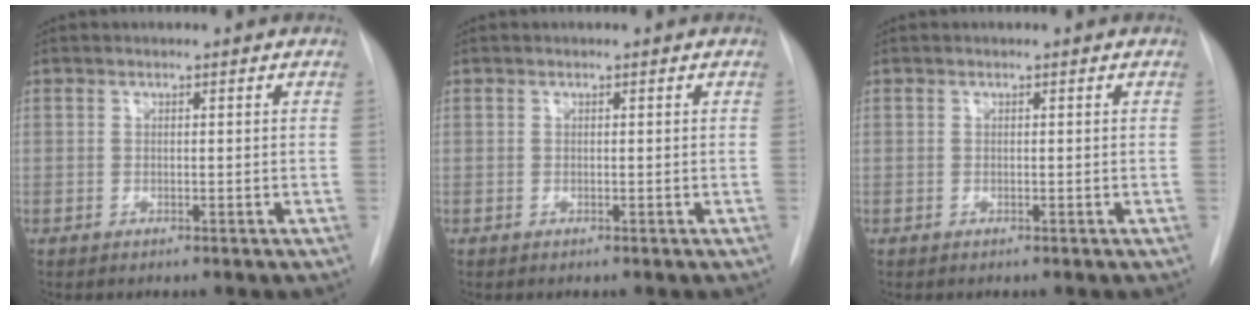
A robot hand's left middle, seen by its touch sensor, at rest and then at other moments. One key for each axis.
{"total": 0.0}
{"total": 0.0}